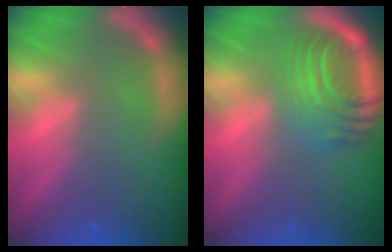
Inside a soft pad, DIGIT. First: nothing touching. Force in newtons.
{"total": 8.5}